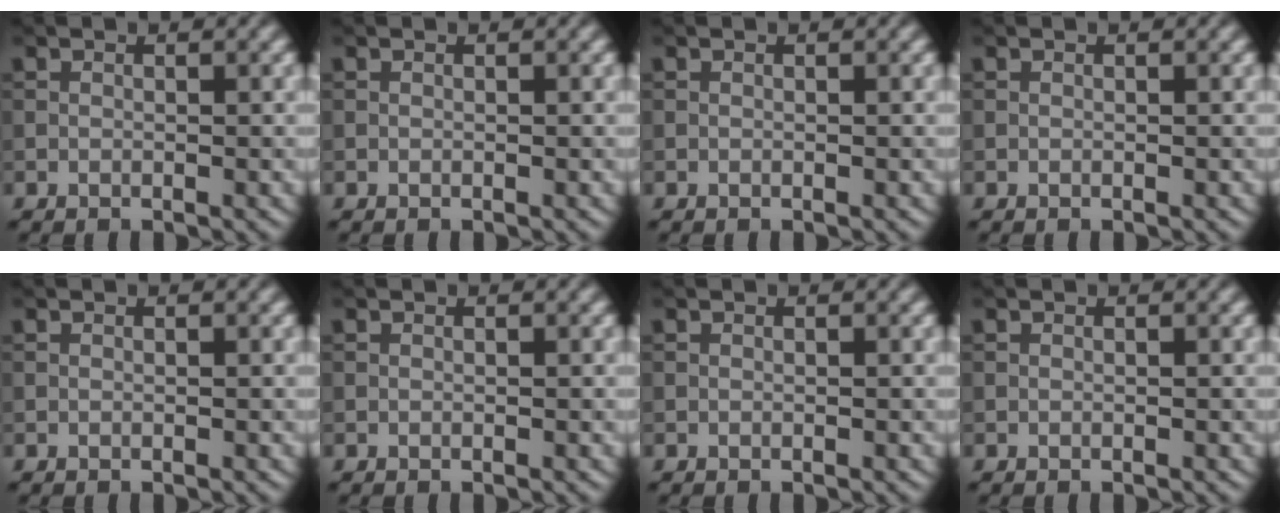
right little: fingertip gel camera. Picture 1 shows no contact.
{"total": 0.0}
{"total": 0.0}
{"total": 0.0}
{"total": 0.0}
{"total": 0.0}
{"total": 0.0}
{"total": 0.0}